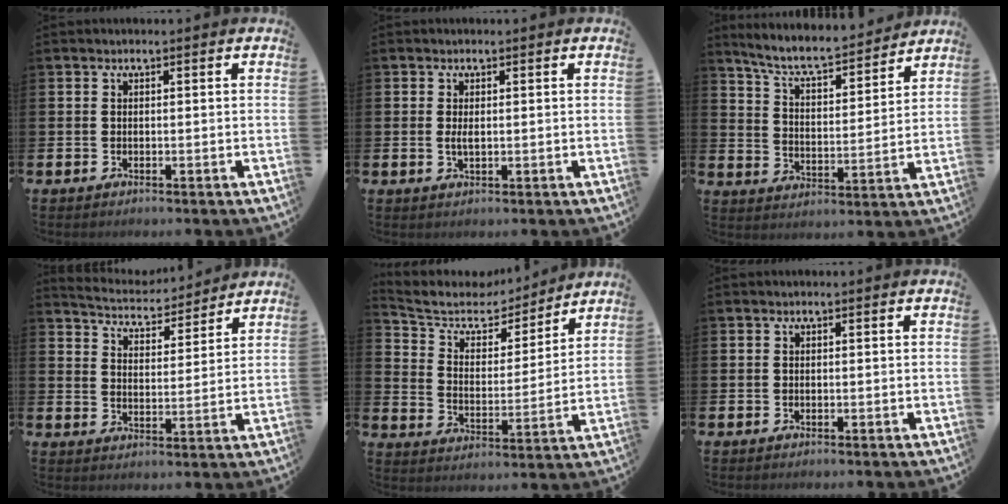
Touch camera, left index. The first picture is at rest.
{"total": 1.4, "force": [0.0, 0.5, 1.3], "torque": [-0.022, 0.001, -0.002]}
{"total": 7.2, "force": [6.6, 1.3, 2.5], "torque": [-0.074, -0.052, 0.110]}
{"total": 5.4, "force": [5.3, 1.0, 0.4], "torque": [-0.036, -0.038, 0.094]}
{"total": 6.9, "force": [6.0, 3.1, 1.6], "torque": [-0.067, -0.044, 0.098]}
{"total": 0.0}